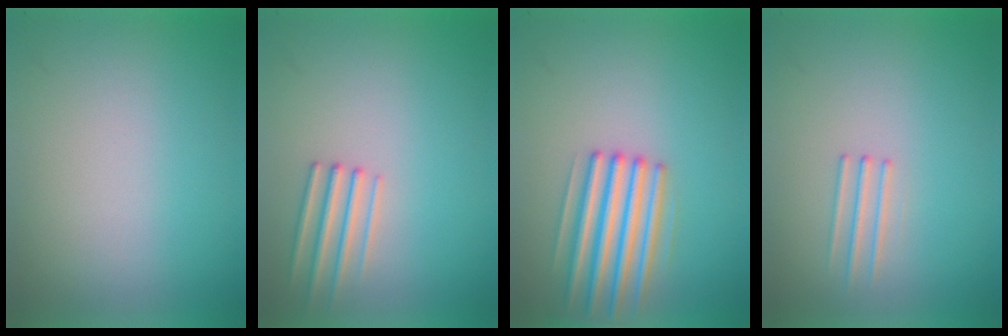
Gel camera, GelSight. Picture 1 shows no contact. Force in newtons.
{"total": 2.4}
{"total": 4.2}
{"total": 1.2}